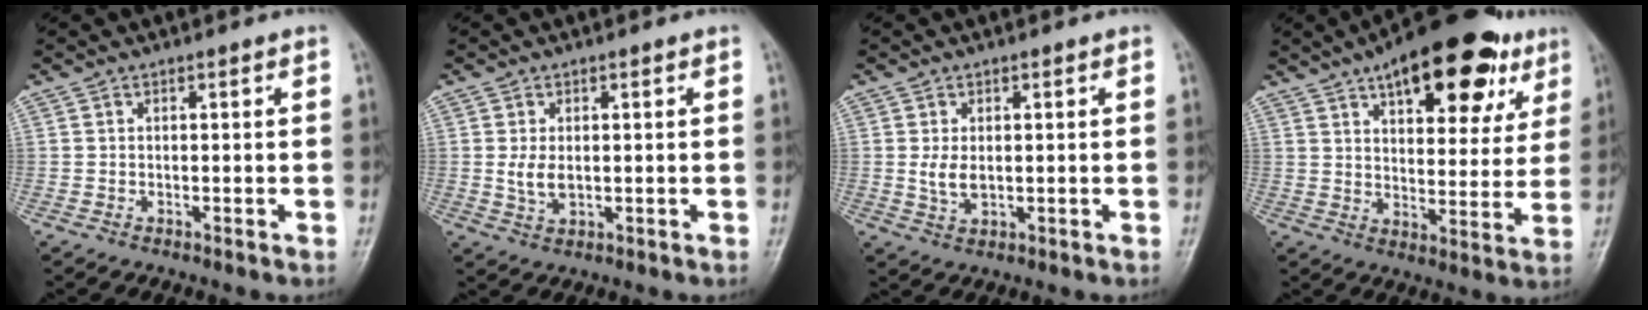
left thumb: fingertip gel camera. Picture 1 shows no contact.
{"total": 3.5, "force": [0.2, 2.1, 2.8], "torque": [-0.054, -0.007, 0.009]}
{"total": 3.4, "force": [0.3, 2.1, 2.7], "torque": [-0.051, -0.008, 0.011]}
{"total": 22.3, "force": [12.1, 10.0, 15.9], "torque": [-0.188, -0.017, 0.175]}